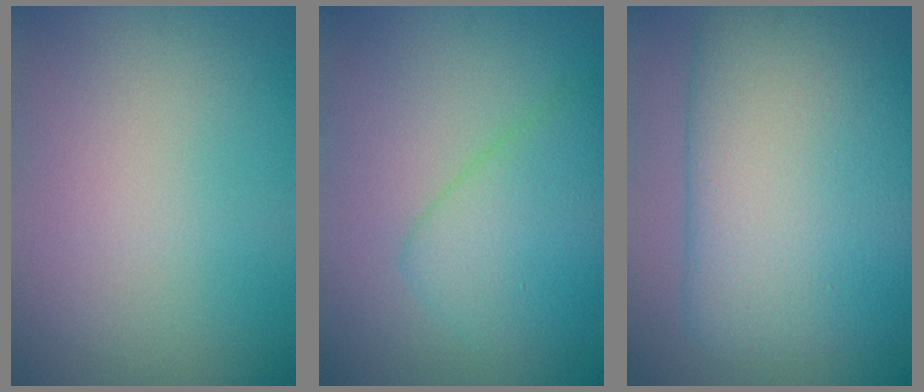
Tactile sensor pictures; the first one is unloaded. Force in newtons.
{"total": 4.5, "press": 4.5, "slide": 0.2}
{"total": 13.2, "press": 13.2, "slide": 0.8}